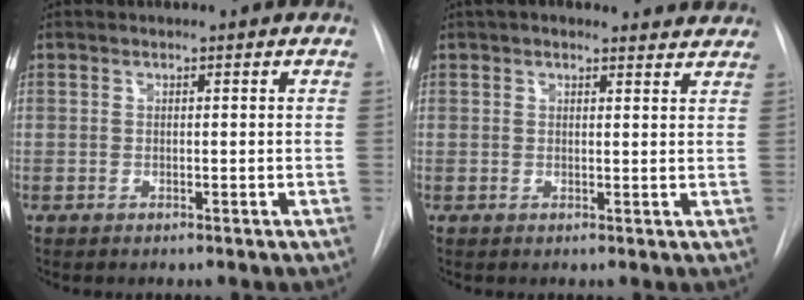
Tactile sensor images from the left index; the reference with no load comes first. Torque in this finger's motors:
{"motor_torque": [0.92, -1.21, 0.00, 0.01]}